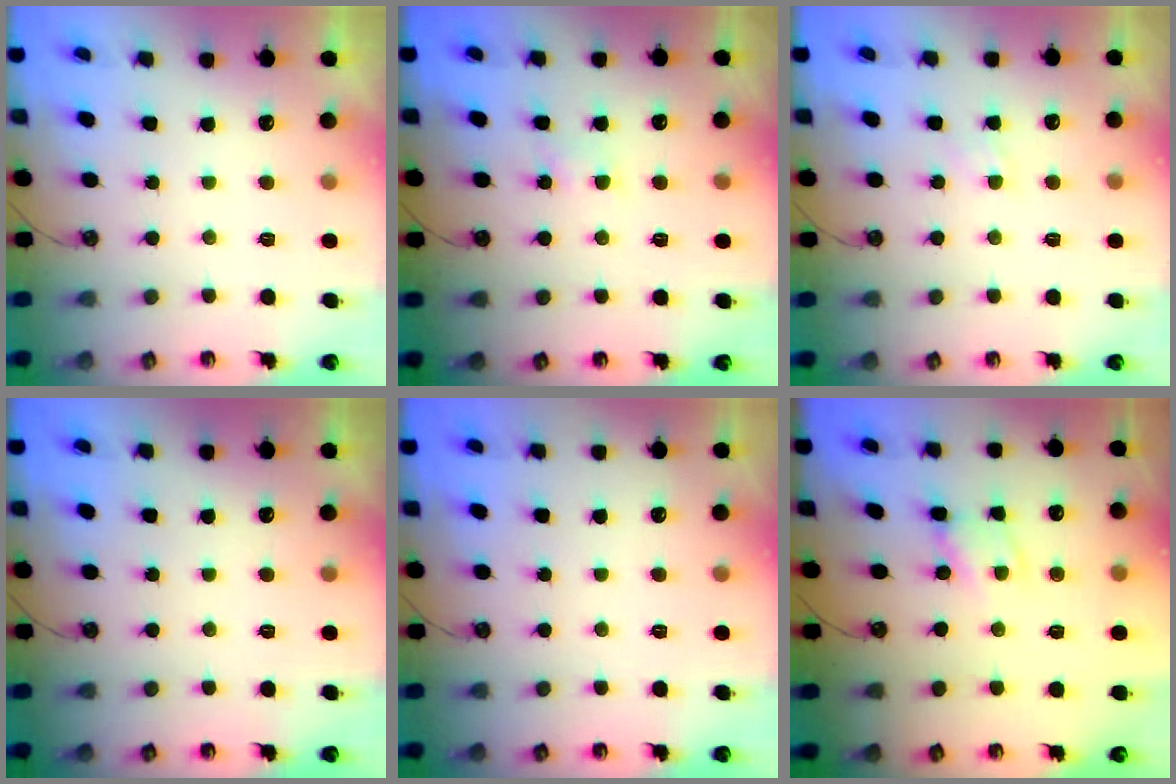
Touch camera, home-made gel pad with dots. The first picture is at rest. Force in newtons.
{"total": 3.5, "press": 3.5, "slide": 0.5}
{"total": 3.9, "press": 3.9, "slide": 0.6}
{"total": 0.0}
{"total": 1.2, "press": 1.1, "slide": 0.3}
{"total": 2.1, "press": 2.1, "slide": 0.3}